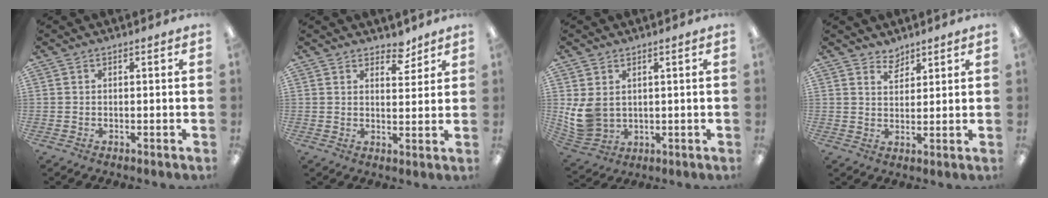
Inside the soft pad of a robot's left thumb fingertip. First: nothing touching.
{"total": 4.9, "force": [4.1, 2.3, 1.4], "torque": [-0.004, -0.026, 0.072]}
{"total": 8.4, "force": [1.6, 6.8, 4.6], "torque": [-0.114, -0.004, 0.035]}
{"total": 4.0, "force": [3.5, 1.8, 0.5], "torque": [-0.001, -0.022, 0.065]}